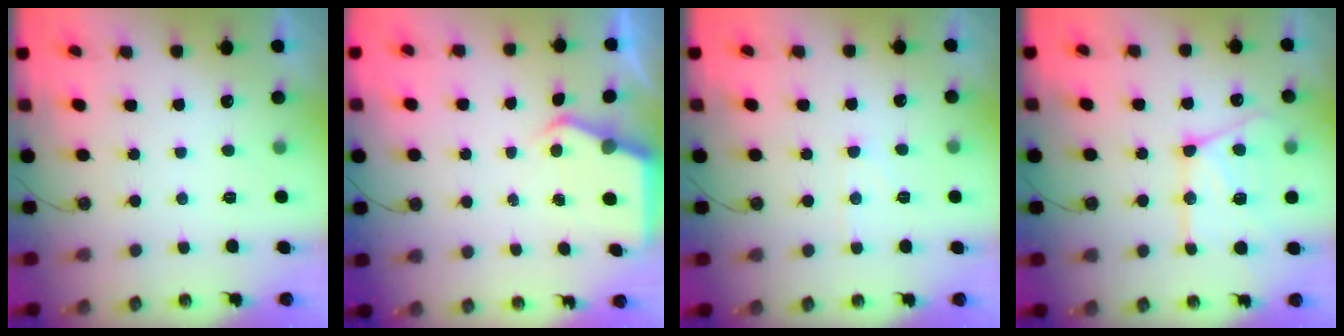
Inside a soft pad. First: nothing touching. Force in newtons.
{"total": 3.9, "press": 3.9, "slide": 0.5}
{"total": 5.2, "press": 5.1, "slide": 0.9}
{"total": 15.4, "press": 15.4, "slide": 1.0}